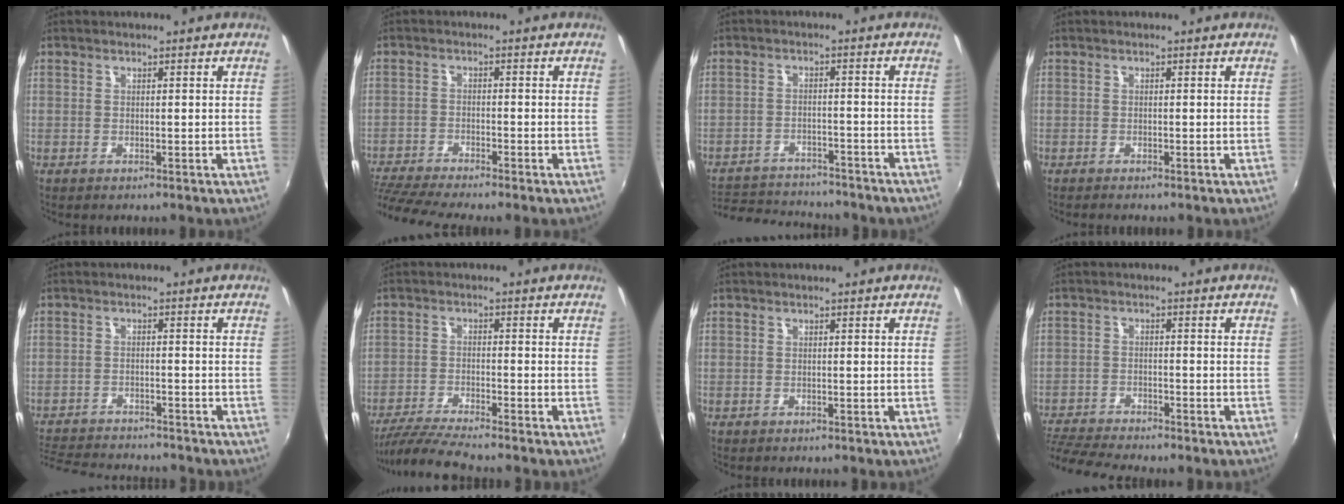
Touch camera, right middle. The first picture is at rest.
{"total": 9.1, "force": [-8.2, -0.3, 4.0], "torque": [-0.106, -0.030, -0.147]}
{"total": 17.0, "force": [-14.7, 5.5, 6.7], "torque": [-0.148, -0.007, -0.201]}
{"total": 0.7, "force": [-0.7, 0.1, 0.2], "torque": [-0.005, -0.006, -0.014]}
{"total": 12.7, "force": [-11.5, 3.0, 4.5], "torque": [-0.112, -0.010, -0.178]}
{"total": 8.0, "force": [-7.3, -0.4, 3.2], "torque": [-0.086, -0.016, -0.137]}
{"total": 0.0}
{"total": 9.4, "force": [-8.7, 1.0, 3.5], "torque": [-0.095, -0.020, -0.153]}